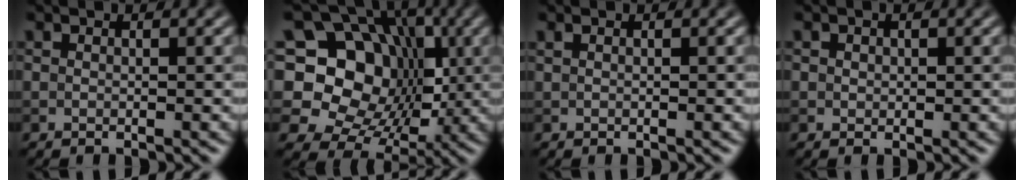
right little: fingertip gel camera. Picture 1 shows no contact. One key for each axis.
{"total": 12.9, "fx": 1.1, "fy": 10.9, "fz": 6.9, "tx": -0.119, "ty": 0.029, "tz": -0.009}
{"total": 0.0}
{"total": 0.7, "fx": 0.1, "fy": 0.6, "fz": 0.2, "tx": -0.004, "ty": -0.006, "tz": 0.008}